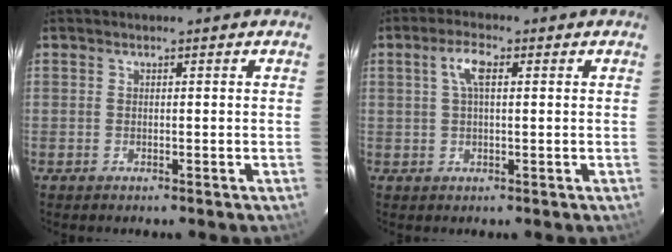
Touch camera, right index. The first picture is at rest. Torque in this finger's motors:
{"motor_torque": [0.18, -0.06, 0.13, 0.06]}